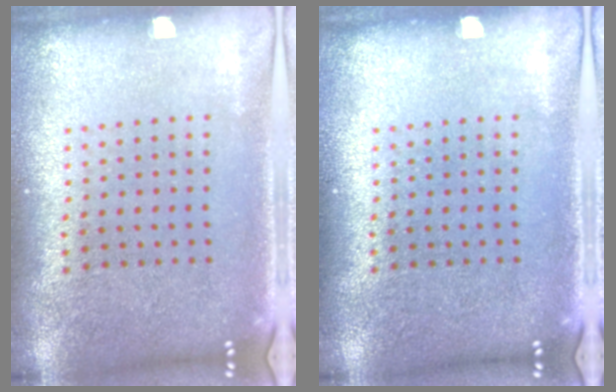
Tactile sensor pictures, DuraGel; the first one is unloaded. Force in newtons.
{"total": 0.0}